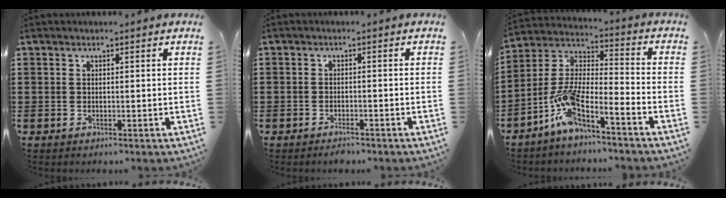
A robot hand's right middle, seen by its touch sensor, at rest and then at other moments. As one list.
[{"total": 1.3, "force": [-1.2, 0.3, 0.2], "torque": [-0.007, -0.001, -0.025]}, {"total": 8.2, "force": [-6.4, 0.6, 5.1], "torque": [-0.116, -0.023, -0.131]}]